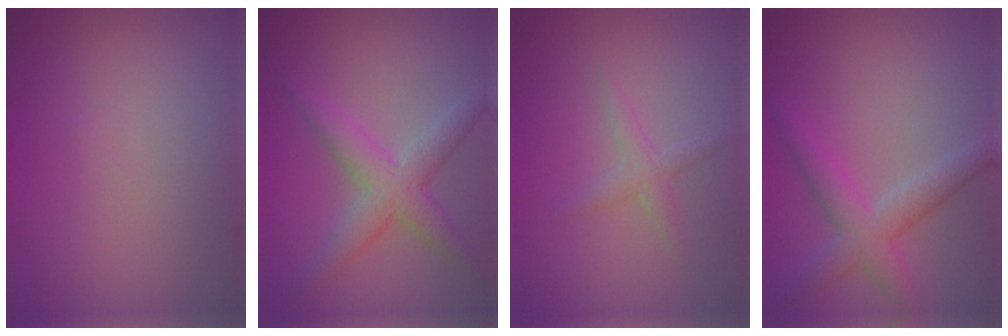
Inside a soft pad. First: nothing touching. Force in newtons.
{"total": 4.4, "press": 4.4, "slide": 0.2}
{"total": 1.6, "press": 1.6, "slide": 0.0}
{"total": 3.8, "press": 3.8, "slide": 0.2}